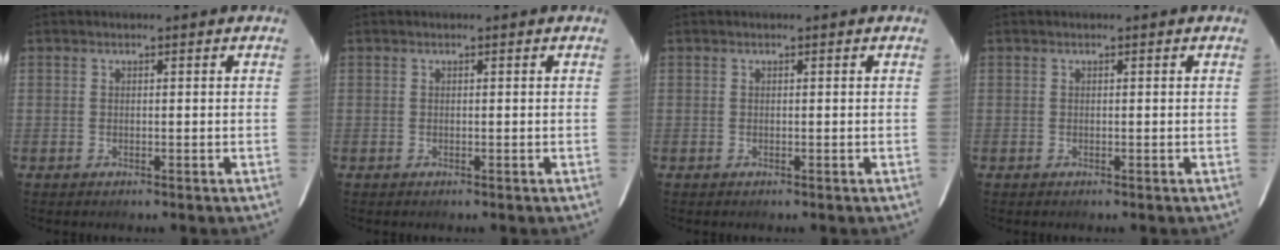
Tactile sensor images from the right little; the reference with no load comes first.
{"total": 0.0}
{"total": 0.0}
{"total": 0.0}